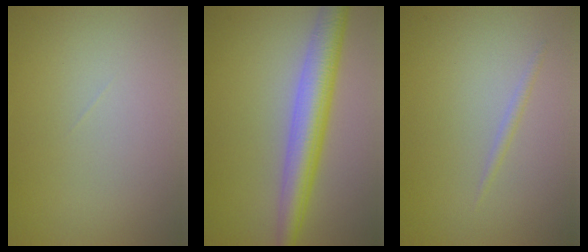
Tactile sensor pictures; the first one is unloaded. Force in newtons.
{"total": 5.6, "press": 5.6, "slide": 0.1}
{"total": 0.7, "press": 0.7, "slide": 0.1}